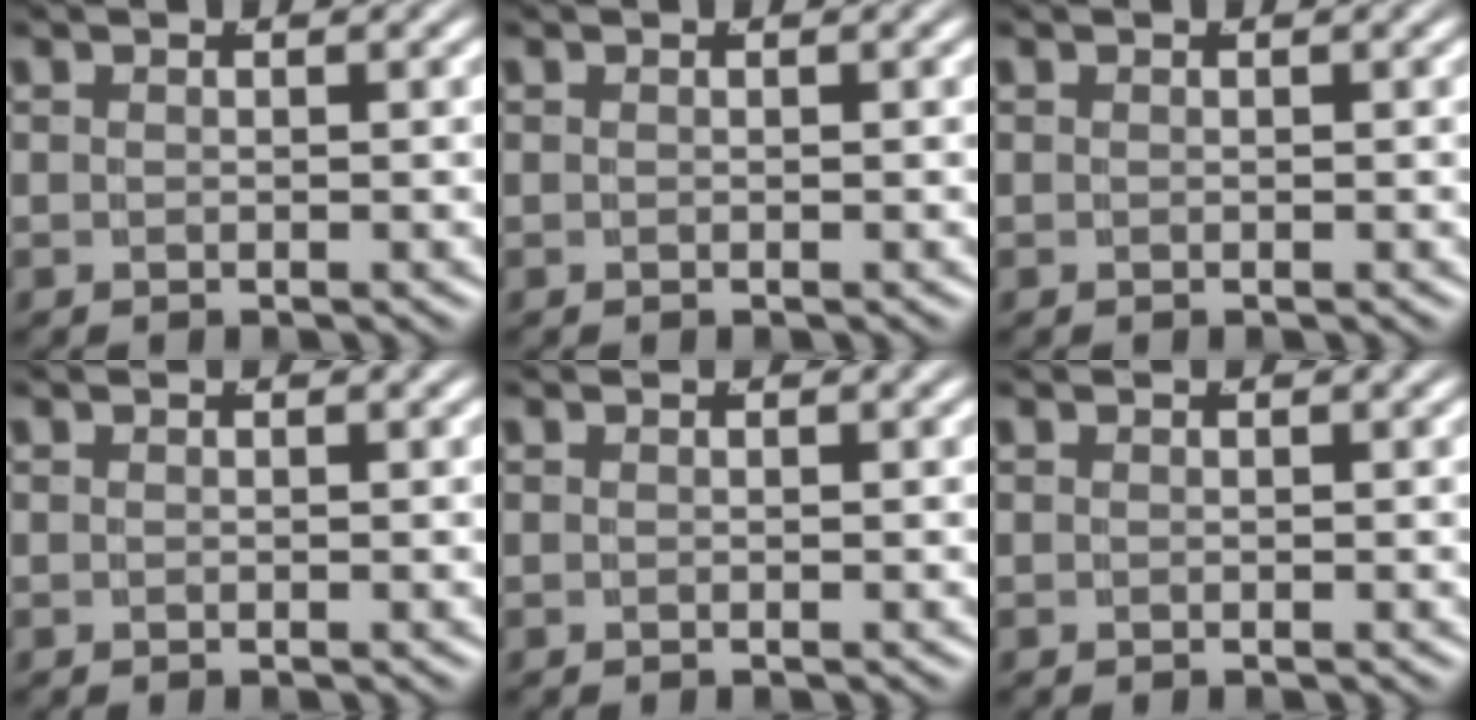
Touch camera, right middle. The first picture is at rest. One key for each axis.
{"total": 0.0}
{"total": 0.0}
{"total": 0.0}
{"total": 0.0}
{"total": 0.0}